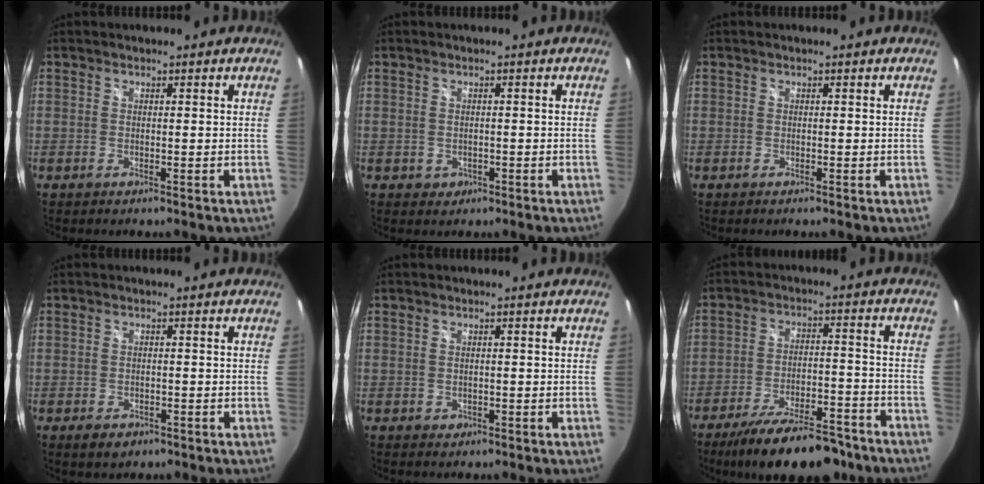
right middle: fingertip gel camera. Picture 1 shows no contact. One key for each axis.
{"total": 1.8, "fx": -0.5, "fy": 1.6, "fz": 0.6, "tx": -0.012, "ty": -0.003, "tz": -0.003}
{"total": 0.0}
{"total": 3.2, "fx": -1.9, "fy": 2.0, "fz": 1.6, "tx": -0.033, "ty": -0.008, "tz": -0.027}
{"total": 1.1, "fx": -0.4, "fy": 1.0, "fz": 0.3, "tx": -0.005, "ty": -0.003, "tz": -0.003}
{"total": 19.0, "fx": -15.2, "fy": 5.6, "fz": 9.8, "tx": -0.176, "ty": -0.020, "tz": -0.219}